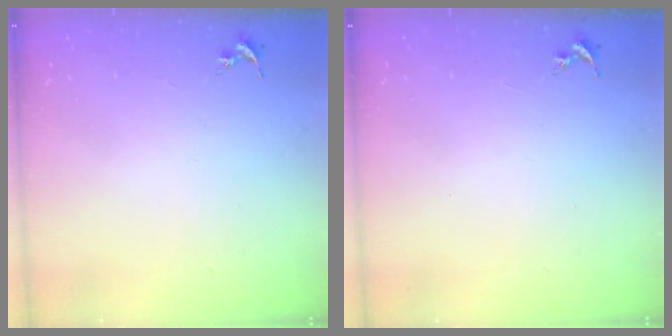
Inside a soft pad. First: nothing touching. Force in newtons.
{"total": 0.0}